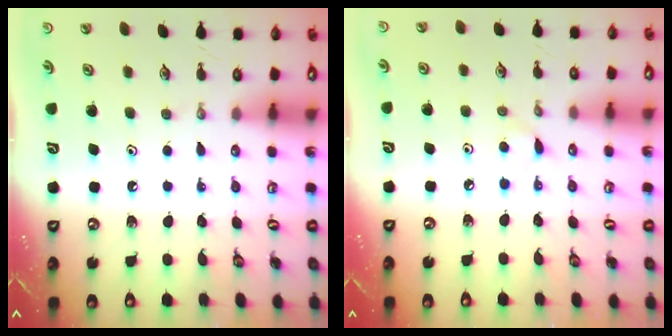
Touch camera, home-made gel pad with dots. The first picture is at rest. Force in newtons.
{"total": 4.5, "press": 4.5, "slide": 0.5}